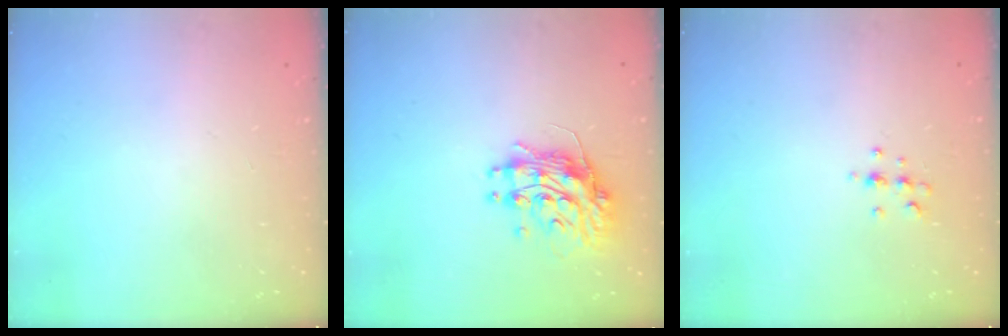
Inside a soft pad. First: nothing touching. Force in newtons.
{"total": 12.2, "press": 12.1, "slide": 0.9}
{"total": 6.1, "press": 6.0, "slide": 0.7}